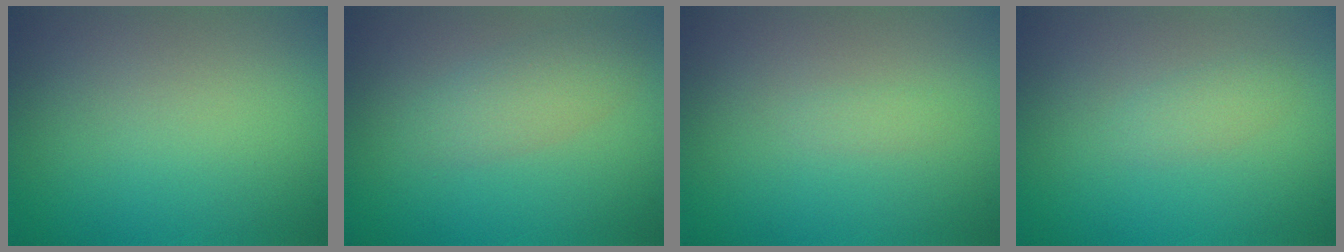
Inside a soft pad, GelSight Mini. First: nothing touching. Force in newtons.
{"total": 2.4, "press": 2.4, "slide": 0.0}
{"total": 0.5, "press": 0.5, "slide": 0.0}
{"total": 1.2, "press": 1.2, "slide": 0.0}